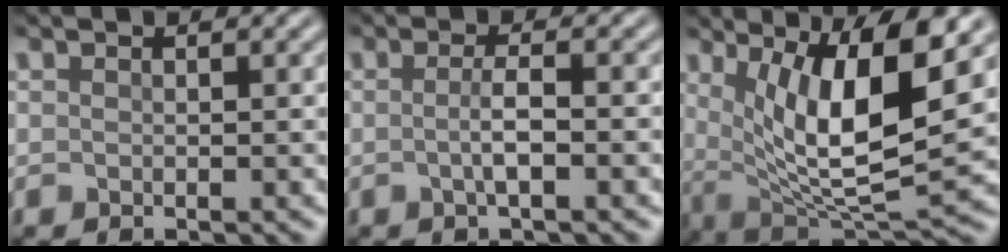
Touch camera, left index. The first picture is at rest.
{"total": 2.5, "force": [-0.5, 0.5, 2.4], "torque": [-0.043, -0.002, -0.013]}
{"total": 10.0, "force": [2.8, 2.8, 9.2], "torque": [-0.153, -0.015, 0.054]}